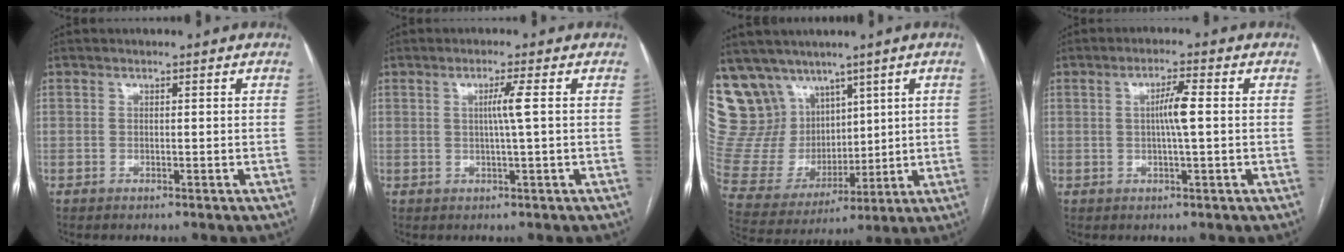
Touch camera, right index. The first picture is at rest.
{"total": 2.8, "force": [0.4, -0.8, 2.7], "torque": [-0.049, -0.002, 0.006]}
{"total": 18.0, "force": [11.4, 12.6, 5.8], "torque": [-0.143, 0.054, 0.242]}
{"total": 3.9, "force": [0.2, 0.1, 3.9], "torque": [-0.072, 0.002, 0.003]}